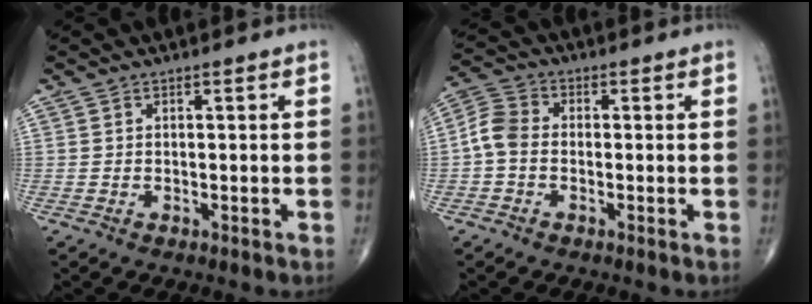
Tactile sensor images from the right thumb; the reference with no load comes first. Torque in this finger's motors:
{"motor_torque": [0.33, 0.34, 0.07, -0.21, 0.03]}